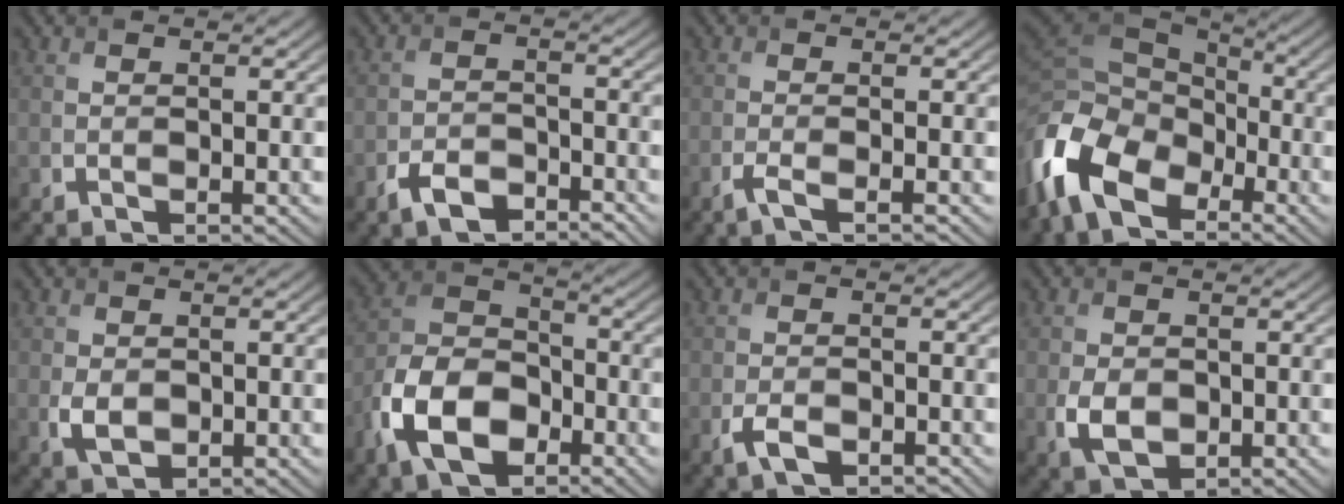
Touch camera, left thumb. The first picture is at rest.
{"total": 4.1, "force": [-3.1, 1.9, 2.0], "torque": [-0.037, -0.002, -0.063]}
{"total": 2.1, "force": [-1.3, 0.3, 1.6], "torque": [-0.030, 0.002, -0.037]}
{"total": 14.2, "force": [-6.5, 9.0, 8.9], "torque": [-0.243, -0.040, -0.126]}
{"total": 2.6, "force": [-0.3, 2.0, 1.7], "torque": [-0.041, -0.009, -0.002]}
{"total": 11.3, "force": [-5.5, 6.9, 7.1], "torque": [-0.163, -0.004, -0.122]}
{"total": 3.0, "force": [-1.8, 1.5, 2.0], "torque": [-0.041, -0.005, -0.035]}
{"total": 3.8, "force": [-0.7, 2.7, 2.5], "torque": [-0.060, -0.012, -0.013]}